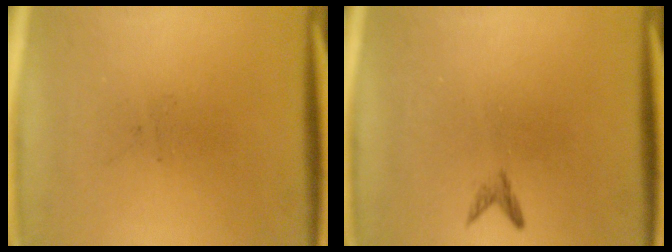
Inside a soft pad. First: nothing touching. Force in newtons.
{"total": 0.8}